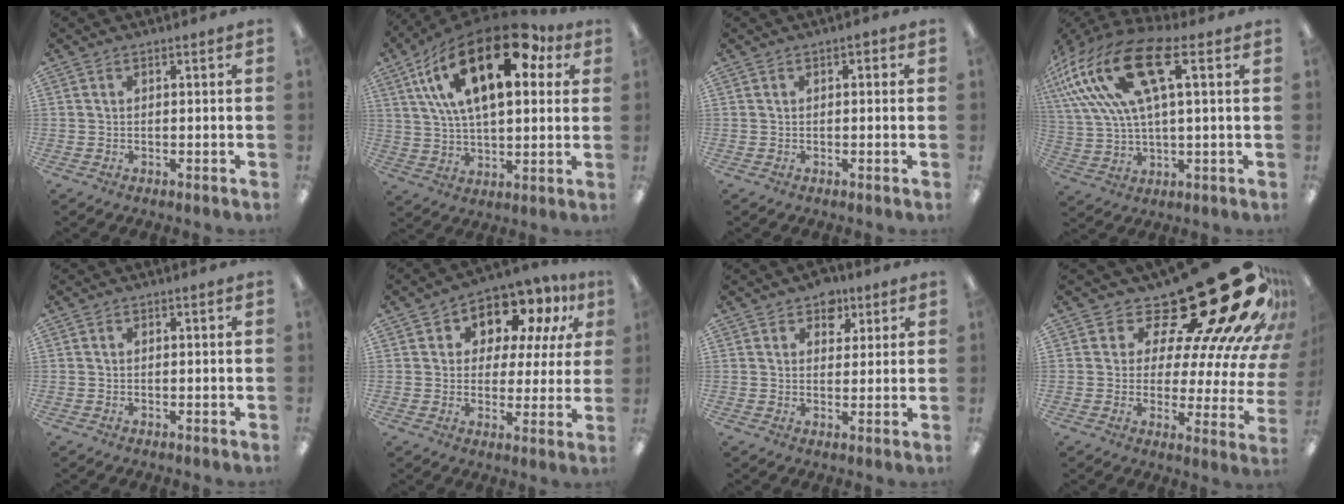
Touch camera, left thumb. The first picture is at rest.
{"total": 25.1, "force": [11.8, 11.6, 18.9], "torque": [-0.349, -0.040, 0.192]}
{"total": 1.0, "force": [0.1, 0.7, 0.7], "torque": [-0.005, 0.000, 0.000]}
{"total": 21.8, "force": [9.4, 9.3, 17.3], "torque": [-0.356, -0.021, 0.162]}
{"total": 0.0}
{"total": 9.8, "force": [6.8, 5.9, 4.0], "torque": [-0.070, -0.049, 0.122]}
{"total": 5.6, "force": [3.7, 3.9, 1.7], "torque": [-0.008, -0.014, 0.062]}
{"total": 27.2, "force": [18.1, 9.1, 18.1], "torque": [-0.241, -0.149, 0.312]}